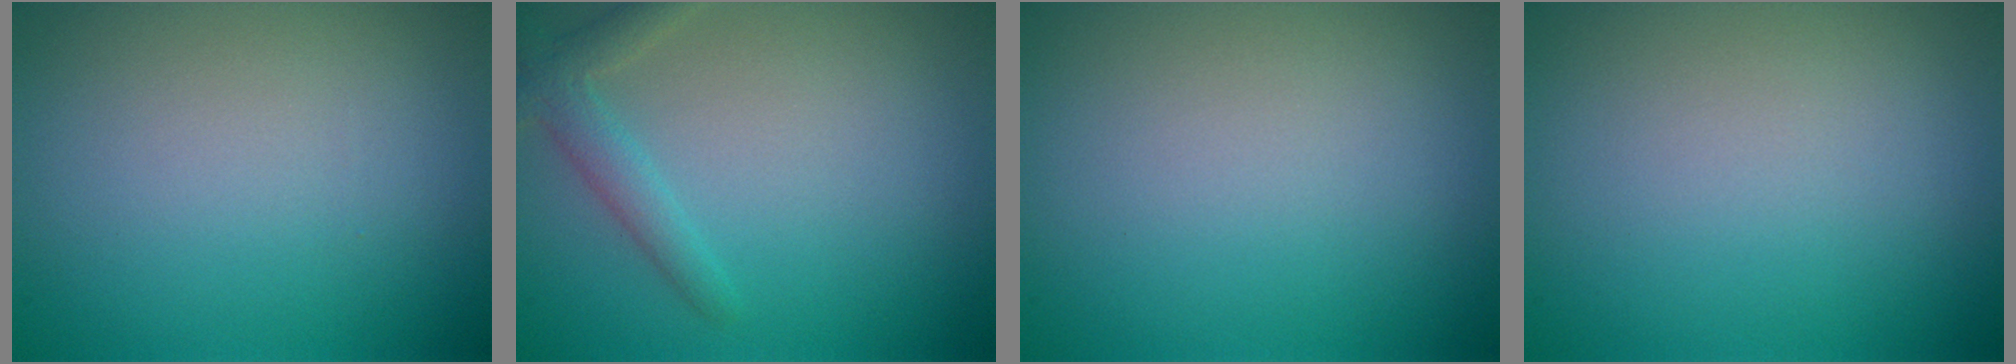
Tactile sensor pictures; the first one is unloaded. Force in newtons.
{"total": 2.4, "press": 2.3, "slide": 0.1}
{"total": 0.0}
{"total": 0.0}